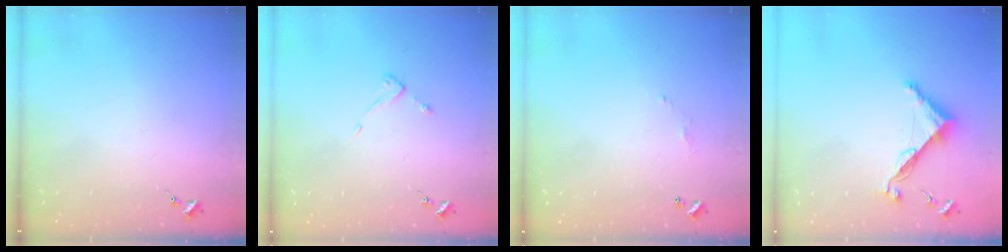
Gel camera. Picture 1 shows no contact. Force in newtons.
{"total": 2.6, "press": 2.6, "slide": 0.3}
{"total": 3.6, "press": 3.6, "slide": 0.1}
{"total": 9.0, "press": 9.0, "slide": 0.6}